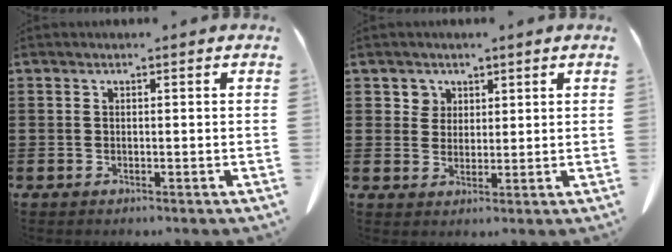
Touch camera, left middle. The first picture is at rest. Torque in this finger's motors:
{"motor_torque": [-0.06, 0.09, 0.00, 0.01]}